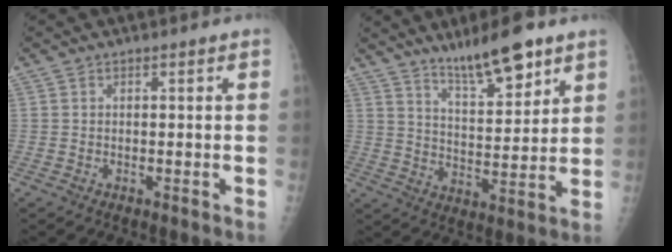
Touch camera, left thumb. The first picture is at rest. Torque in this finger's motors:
{"motor_torque": [0.01, 0.44, -0.13, -0.28, 0.08]}